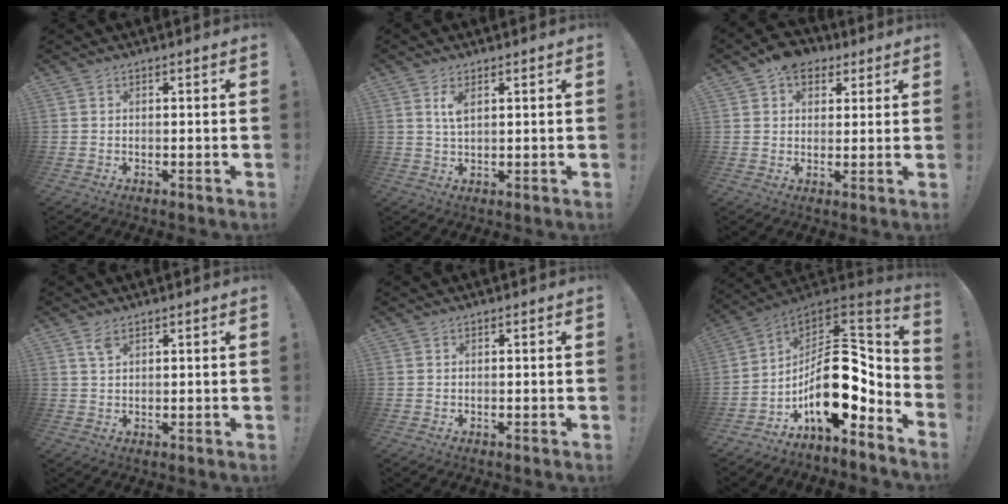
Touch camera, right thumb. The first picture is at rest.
{"total": 3.7, "force": [1.6, 1.6, 2.9], "torque": [-0.045, -0.004, 0.025]}
{"total": 7.9, "force": [4.1, 5.9, 3.3], "torque": [-0.043, -0.014, 0.079]}
{"total": 3.1, "force": [1.9, 1.4, 2.1], "torque": [-0.037, -0.004, 0.033]}
{"total": 0.0}
{"total": 21.8, "force": [-3.0, 11.5, 18.2], "torque": [-0.293, 0.000, -0.042]}